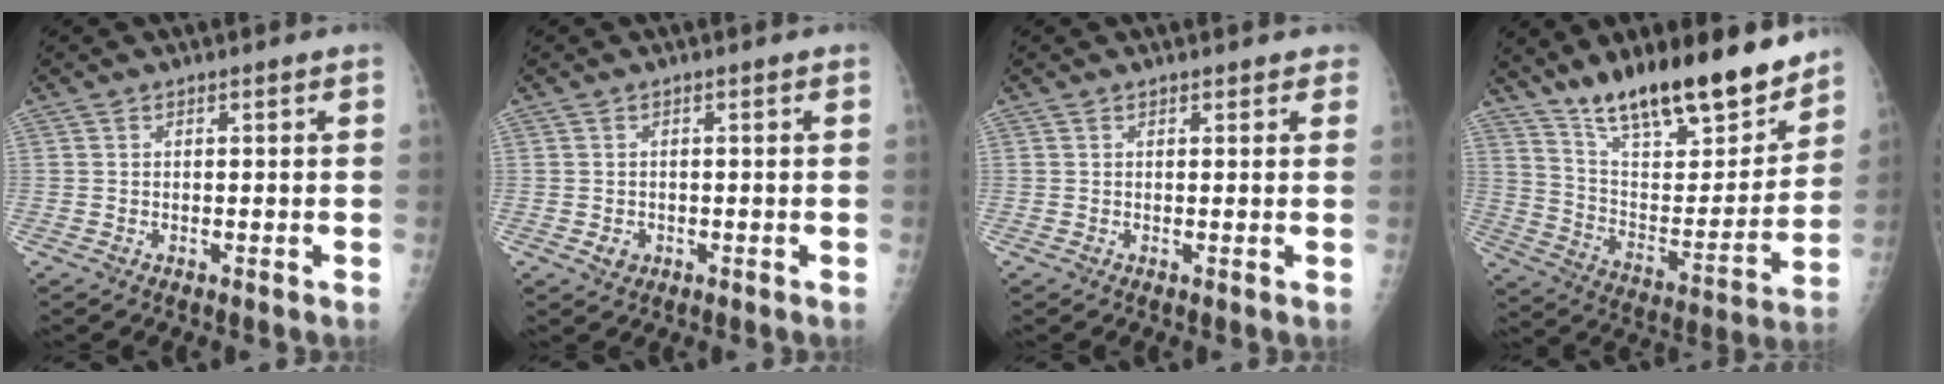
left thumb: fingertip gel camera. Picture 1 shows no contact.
{"total": 1.7, "force": [-0.5, 1.4, 0.7], "torque": [-0.006, 0.002, -0.002]}
{"total": 1.4, "force": [1.2, 0.7, 0.3], "torque": [0.015, 0.000, 0.008]}
{"total": 22.7, "force": [17.5, 6.5, 12.8], "torque": [-0.163, -0.094, 0.292]}